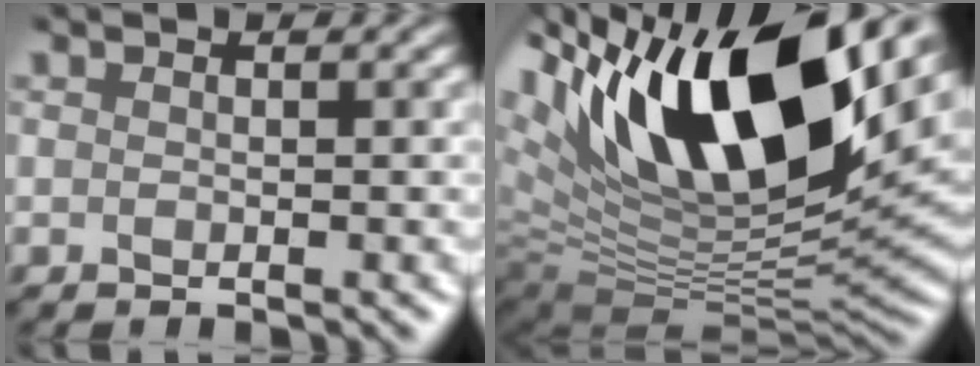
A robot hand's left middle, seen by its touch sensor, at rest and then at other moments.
{"total": 15.5, "force": [6.5, 6.6, 12.4], "torque": [-0.244, 0.006, 0.122]}